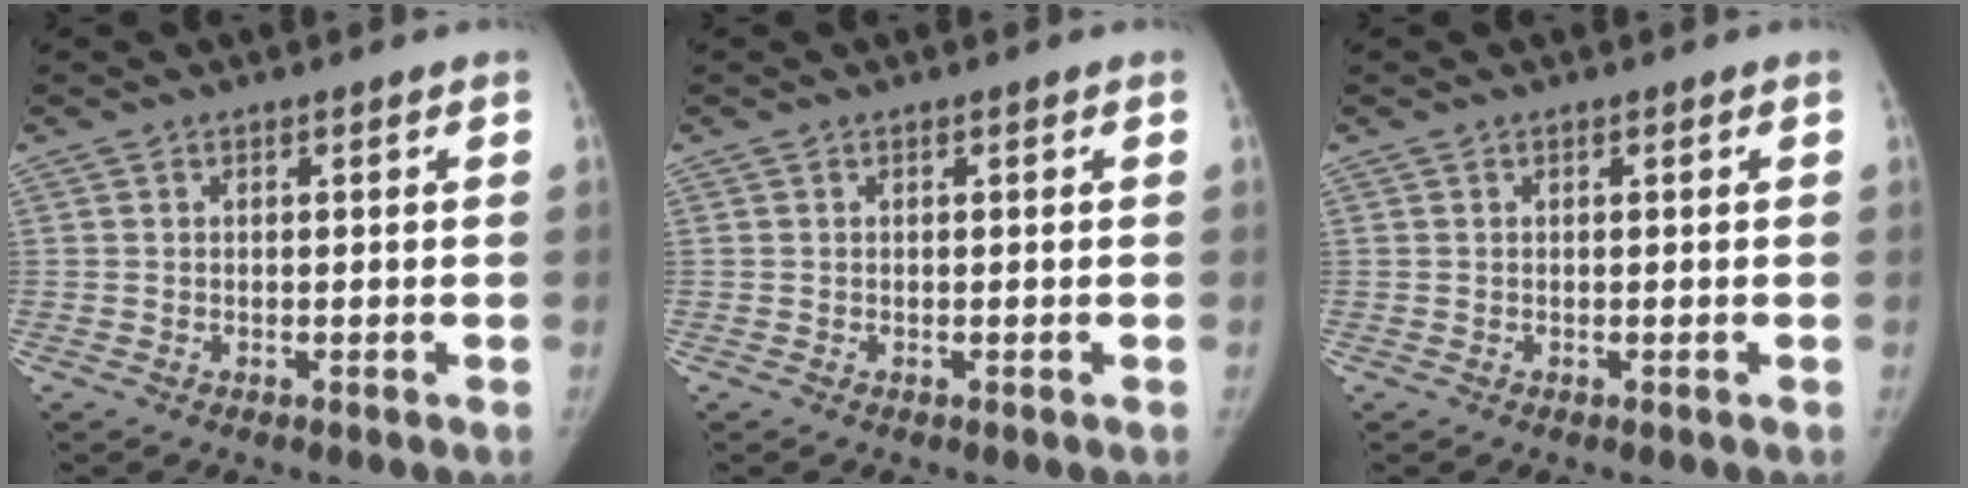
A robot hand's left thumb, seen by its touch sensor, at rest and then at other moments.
{"total": 0.0}
{"total": 0.0}